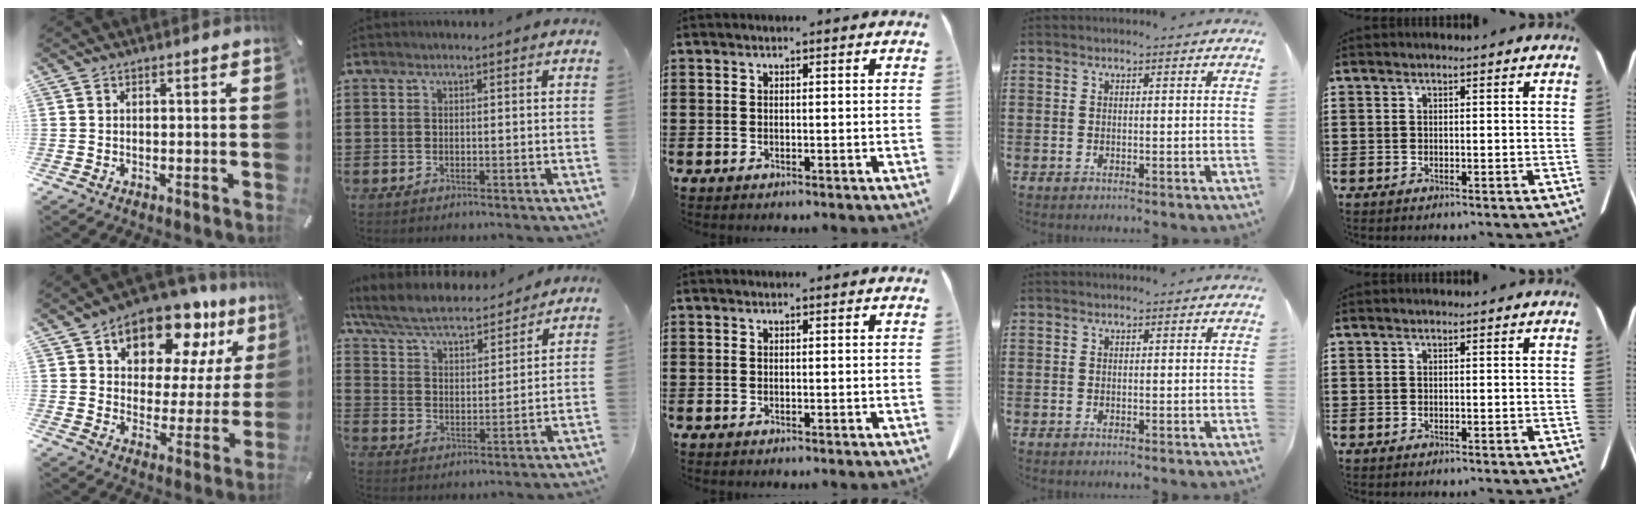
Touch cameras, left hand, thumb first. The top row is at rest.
{"thumb": {"total": 15.1, "force": [10.9, 8.1, 6.5], "torque": [-0.110, -0.080, 0.192]}, "index": {"total": 6.5, "force": [5.9, 0.8, 2.4], "torque": [-0.072, -0.036, 0.100]}}